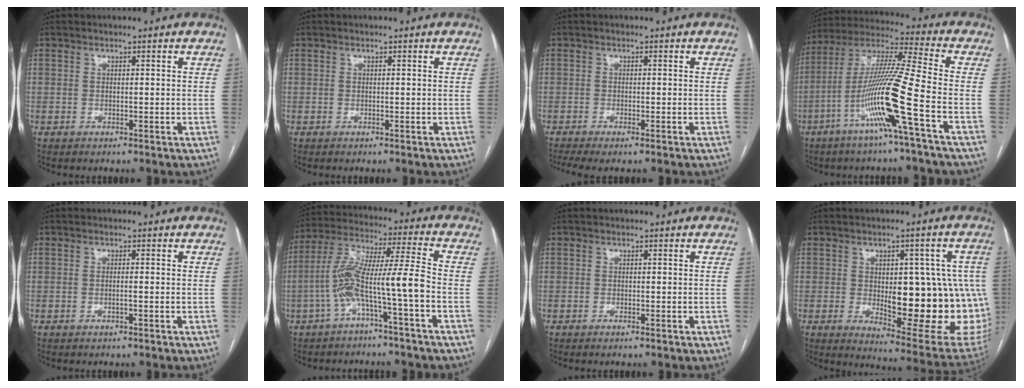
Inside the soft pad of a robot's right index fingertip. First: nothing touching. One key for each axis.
{"total": 0.0}
{"total": 4.6, "fx": -3.4, "fy": 0.8, "fz": 3.0, "tx": -0.049, "ty": -0.011, "tz": -0.055}
{"total": 15.6, "fx": -6.0, "fy": -1.7, "fz": 14.3, "tx": -0.281, "ty": -0.006, "tz": -0.120}
{"total": 0.7, "fx": -0.2, "fy": -0.1, "fz": 0.6, "tx": -0.011, "ty": 0.001, "tz": -0.004}
{"total": 10.8, "fx": -3.7, "fy": -0.4, "fz": 10.2, "tx": -0.205, "ty": 0.034, "tz": -0.072}
{"total": 0.6, "fx": -0.5, "fy": 0.0, "fz": 0.4, "tx": -0.008, "ty": -0.001, "tz": -0.006}
{"total": 20.2, "fx": -1.6, "fy": 7.4, "fz": 18.7, "tx": -0.176, "ty": 0.011, "tz": 0.007}